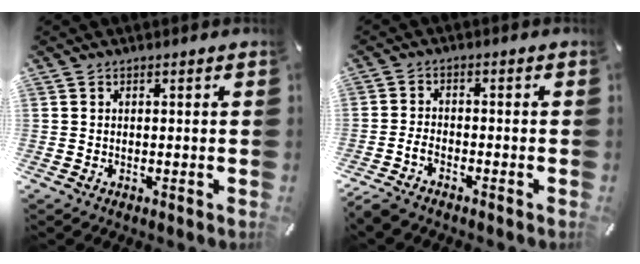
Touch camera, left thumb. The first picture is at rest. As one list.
[{"total": 3.1, "force": [-2.5, 1.0, 1.5], "torque": [-0.046, 0.006, -0.054]}]